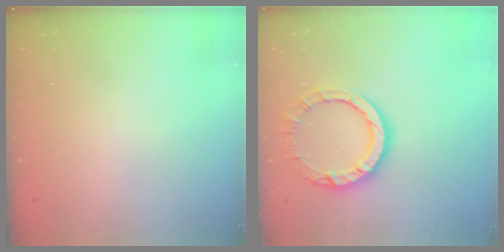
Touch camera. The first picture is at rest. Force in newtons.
{"total": 10.2, "press": 10.2, "slide": 0.9}